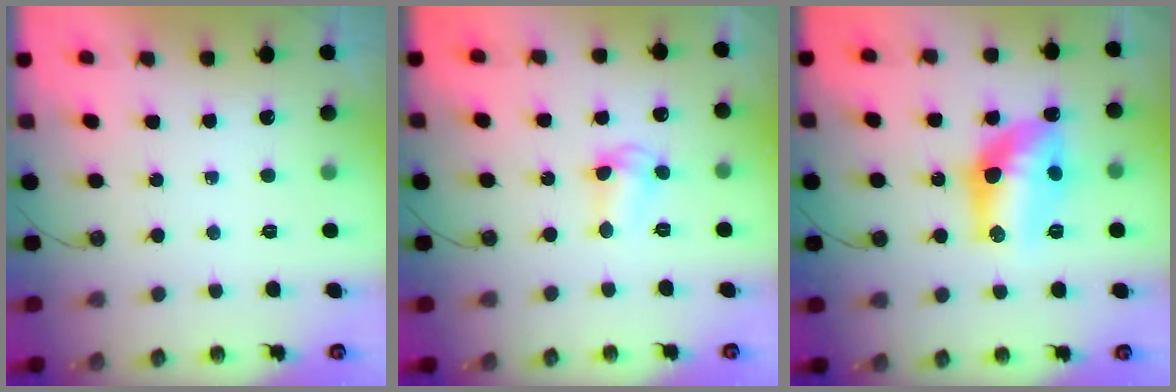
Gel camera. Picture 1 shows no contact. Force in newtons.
{"total": 5.5, "press": 5.5, "slide": 0.3}
{"total": 13.0, "press": 13.0, "slide": 1.0}